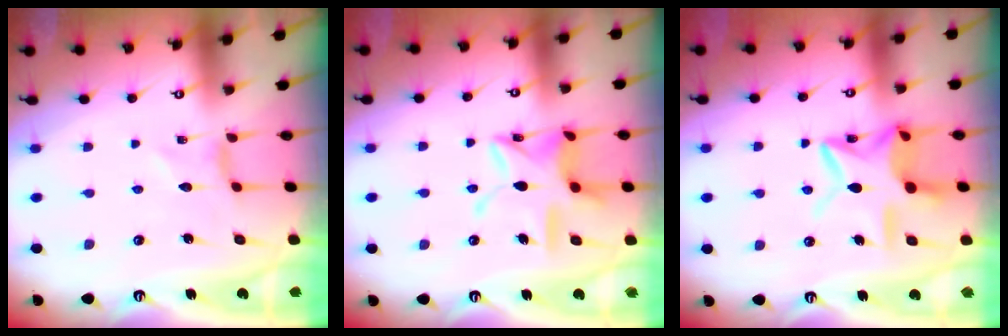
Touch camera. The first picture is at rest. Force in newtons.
{"total": 13.5, "press": 13.5, "slide": 1.0}
{"total": 15.2, "press": 15.2, "slide": 1.1}